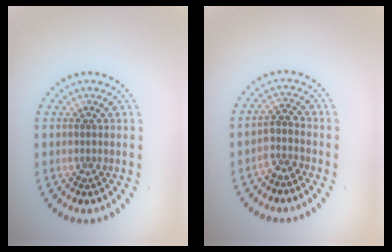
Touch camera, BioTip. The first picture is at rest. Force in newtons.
{"total": 1.9, "press": 1.5, "slide": 1.1}